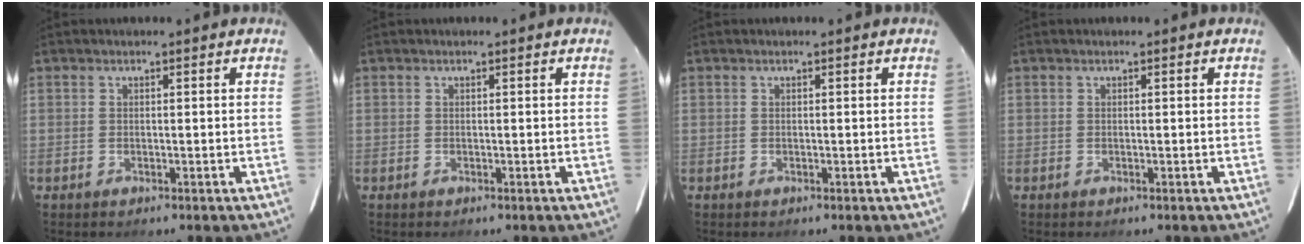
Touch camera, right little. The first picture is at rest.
{"total": 0.0}
{"total": 0.0}
{"total": 0.0}